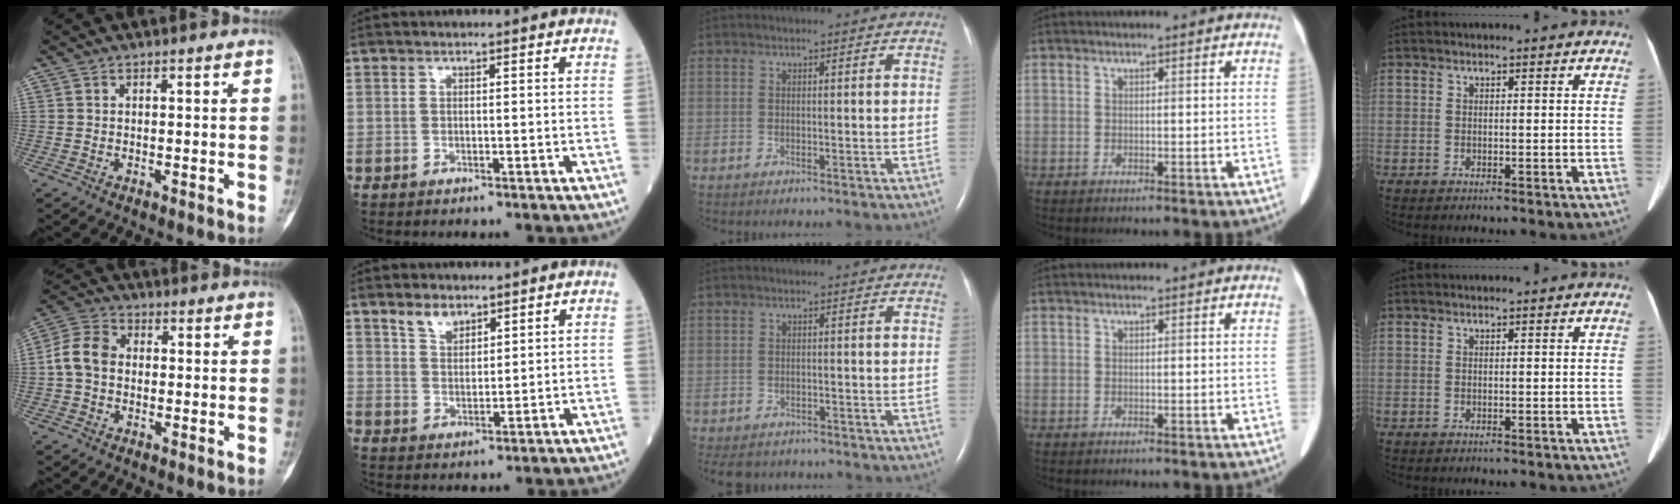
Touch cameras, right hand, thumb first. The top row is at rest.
{"thumb": {"total": 7.3, "force": [-0.2, 5.7, 4.6], "torque": [-0.085, 0.024, -0.015]}, "index": {"total": 3.8, "force": [2.9, 1.8, 1.7], "torque": [-0.034, 0.000, 0.060]}, "middle": {"total": 5.9, "force": [-5.0, 2.7, 1.5], "torque": [-0.022, -0.002, -0.065]}}